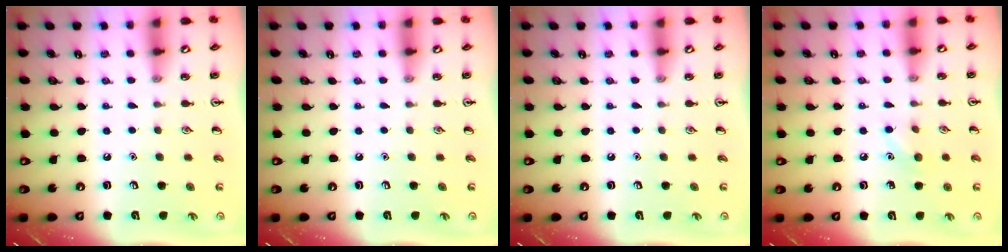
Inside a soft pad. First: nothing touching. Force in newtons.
{"total": 0.0}
{"total": 0.0}
{"total": 5.5, "press": 5.2, "slide": 1.6}